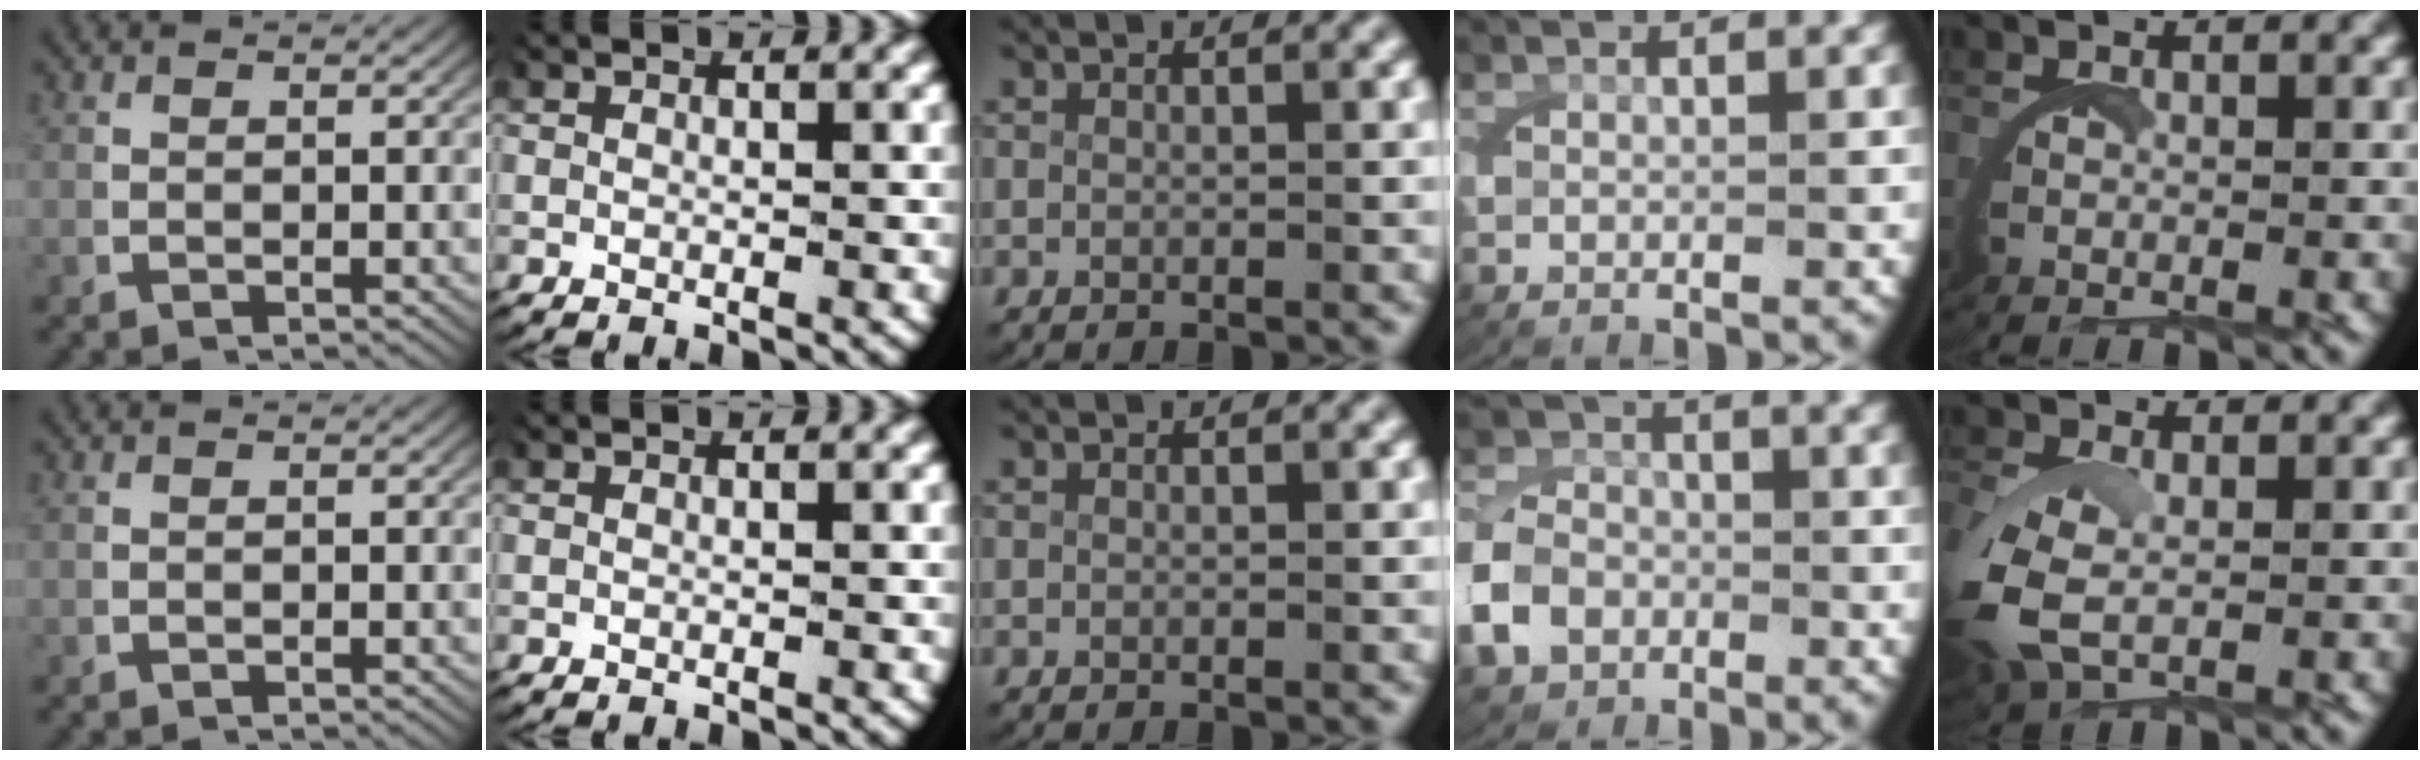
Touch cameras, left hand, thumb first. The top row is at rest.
{"ring": {"total": 5.3, "force": [-1.7, 4.6, 2.1], "torque": [-0.049, -0.008, -0.031]}, "little": {"total": 3.3, "force": [0.4, 1.9, 2.6], "torque": [-0.090, -0.021, 0.019]}}